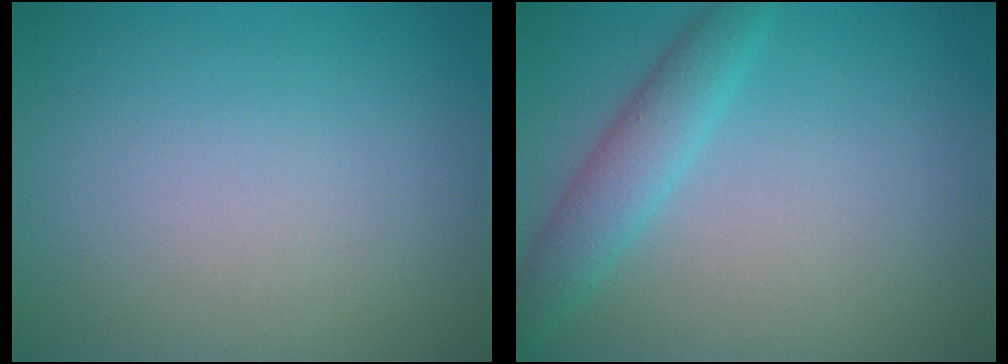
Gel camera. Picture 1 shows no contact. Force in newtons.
{"total": 3.1, "press": 3.1, "slide": 0.1}